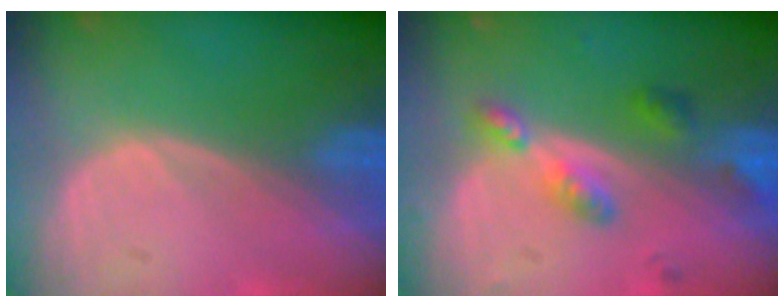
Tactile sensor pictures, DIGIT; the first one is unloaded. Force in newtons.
{"total": 5.1, "press": 5.1, "slide": 0.4}